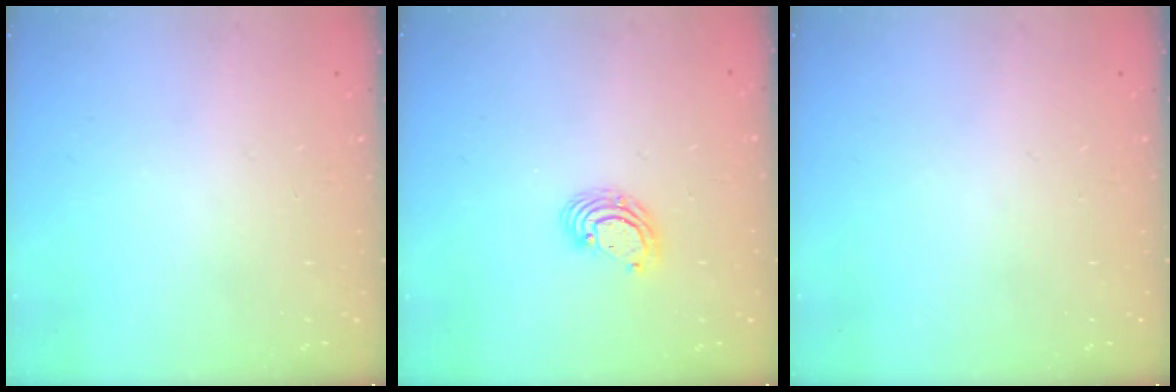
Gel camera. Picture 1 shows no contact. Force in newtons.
{"total": 5.2, "press": 5.2, "slide": 0.3}
{"total": 0.0}